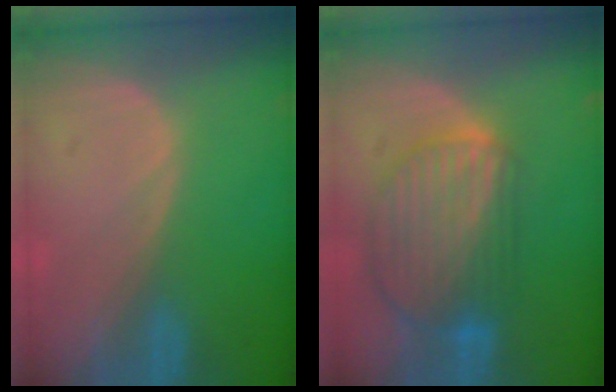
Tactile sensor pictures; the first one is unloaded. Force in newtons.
{"total": 9.9, "press": 8.4, "slide": 5.2}